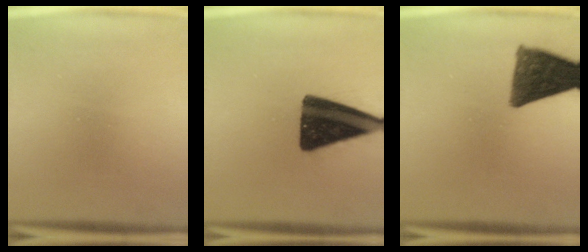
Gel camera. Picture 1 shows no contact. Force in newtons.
{"total": 15.8}
{"total": 10.7}